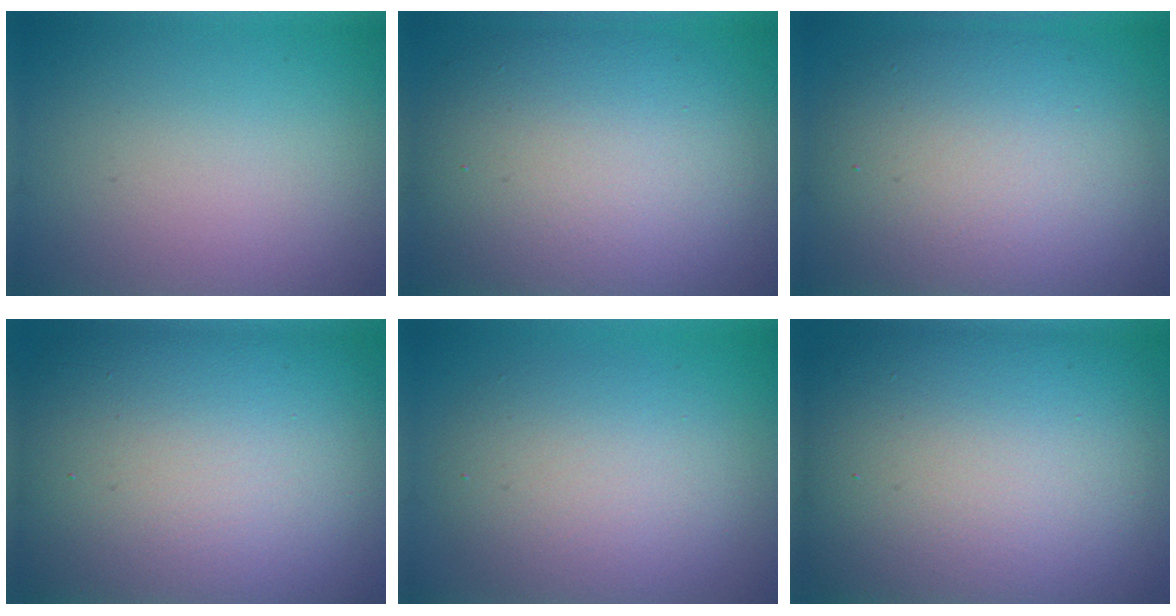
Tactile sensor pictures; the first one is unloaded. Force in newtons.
{"total": 11.4, "press": 11.4, "slide": 1.0}
{"total": 10.5, "press": 10.5, "slide": 0.9}
{"total": 19.1, "press": 19.1, "slide": 1.0}
{"total": 5.6, "press": 5.5, "slide": 0.5}
{"total": 18.2, "press": 18.2, "slide": 1.0}